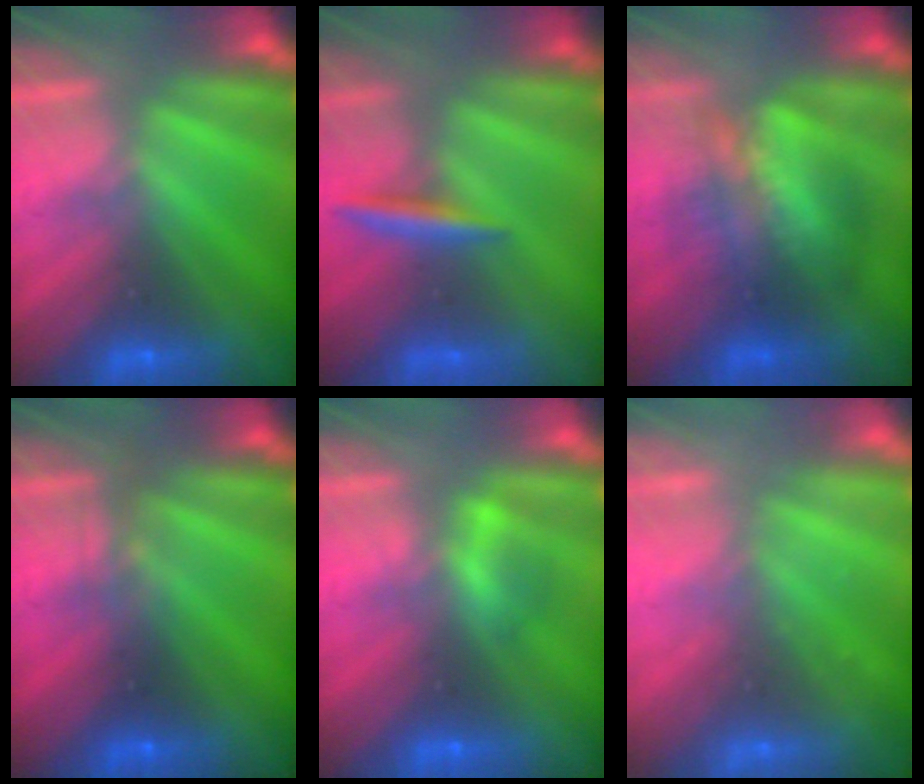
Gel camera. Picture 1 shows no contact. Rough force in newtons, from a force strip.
{"total": 2.9}
{"total": 3.7}
{"total": 2.3}
{"total": 2.2}
{"total": 2.3}